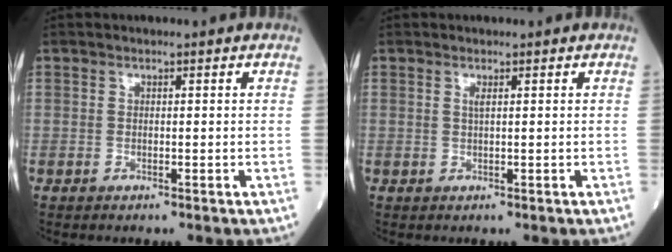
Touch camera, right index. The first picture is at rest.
{"total": 0.7, "force": [0.3, 0.0, 0.7], "torque": [-0.019, -0.001, 0.006]}